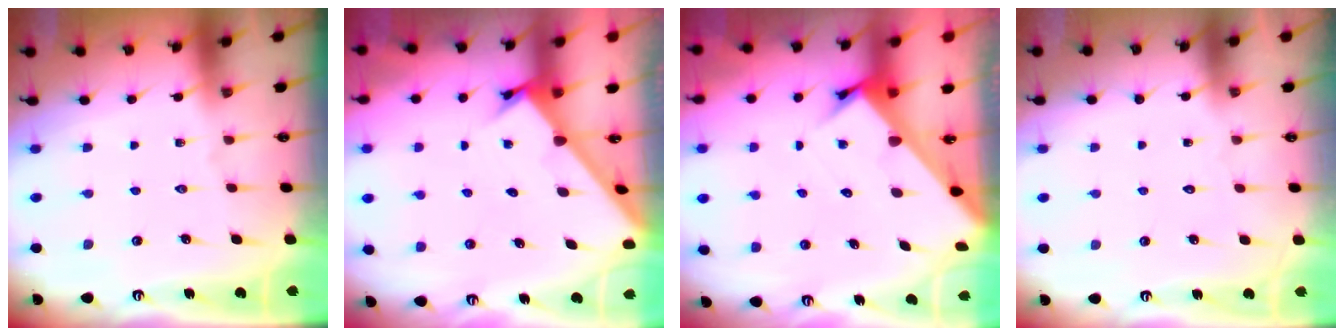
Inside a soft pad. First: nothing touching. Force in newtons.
{"total": 1.9, "press": 1.9, "slide": 0.2}
{"total": 3.0, "press": 3.0, "slide": 0.1}
{"total": 1.5, "press": 1.5, "slide": 0.1}